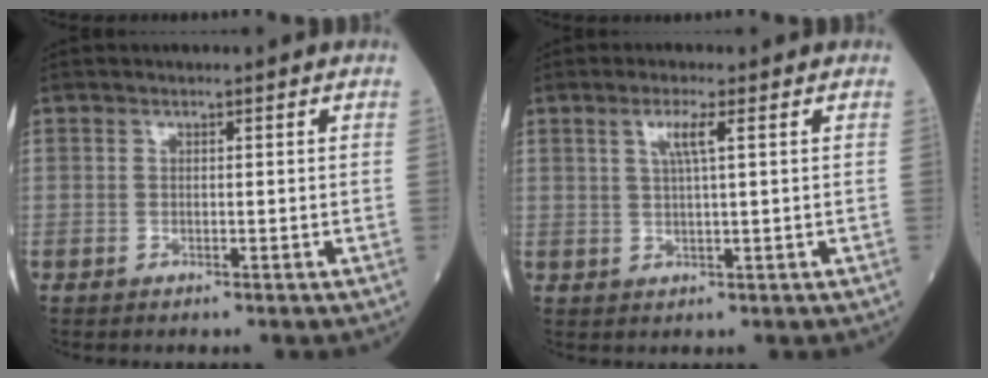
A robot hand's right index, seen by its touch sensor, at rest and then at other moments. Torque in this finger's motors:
{"motor_torque": [0.22, 0.27, 0.04, 0.06]}